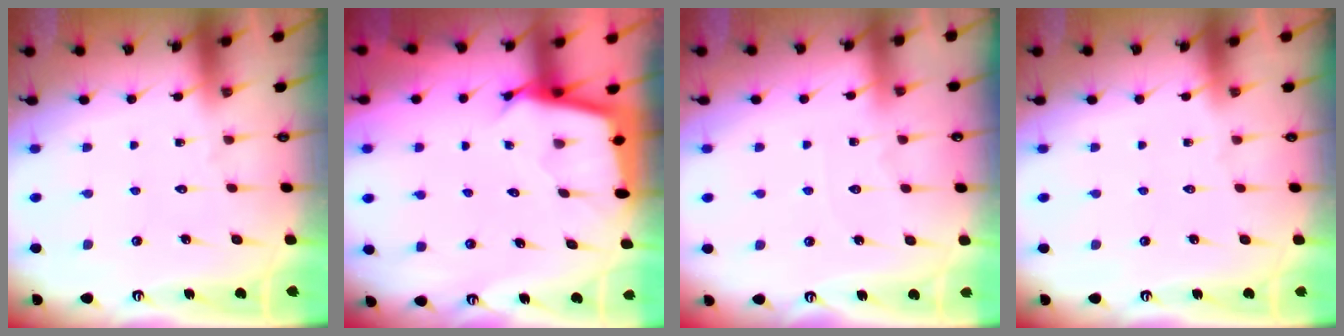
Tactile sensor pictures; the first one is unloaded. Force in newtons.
{"total": 2.5, "press": 2.5, "slide": 0.1}
{"total": 4.3, "press": 4.2, "slide": 0.5}
{"total": 0.0}